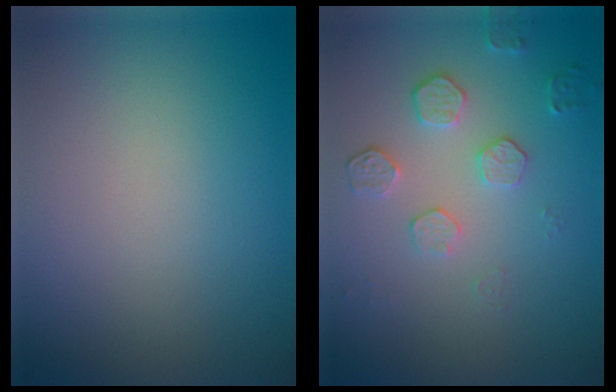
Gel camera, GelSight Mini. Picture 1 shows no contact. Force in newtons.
{"total": 2.1, "press": 1.5, "slide": 1.4}